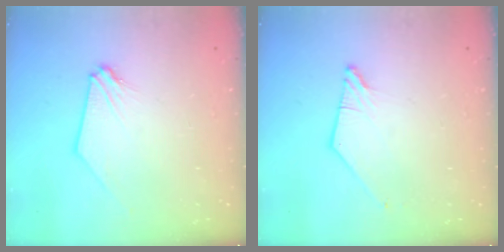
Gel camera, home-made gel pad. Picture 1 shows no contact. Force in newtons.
{"total": 0.0}